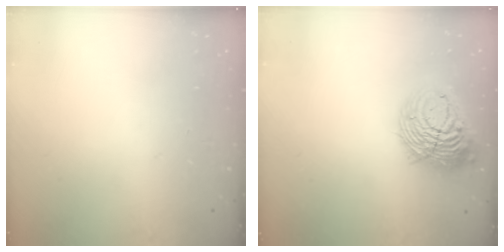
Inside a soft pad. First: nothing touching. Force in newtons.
{"total": 14.9, "press": 14.7, "slide": 1.8}